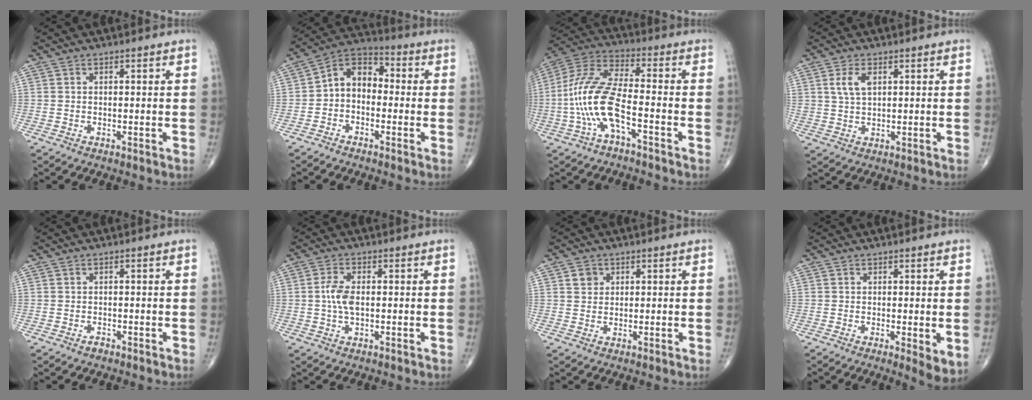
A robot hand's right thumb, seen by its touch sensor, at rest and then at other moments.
{"total": 8.6, "force": [-0.9, 6.2, 5.9], "torque": [-0.069, 0.036, -0.038]}
{"total": 13.7, "force": [-4.2, 4.7, 12.1], "torque": [-0.273, 0.043, -0.084]}
{"total": 4.4, "force": [1.6, 2.4, 3.3], "torque": [-0.064, -0.003, 0.035]}
{"total": 0.6, "force": [-0.4, 0.4, 0.2], "torque": [0.000, 0.001, -0.009]}
{"total": 4.5, "force": [0.0, 2.2, 4.0], "torque": [-0.089, 0.003, -0.002]}
{"total": 2.4, "force": [1.1, 2.0, 0.7], "torque": [0.000, -0.006, 0.015]}
{"total": 4.2, "force": [-0.2, 1.1, 4.0], "torque": [-0.056, -0.015, -0.002]}